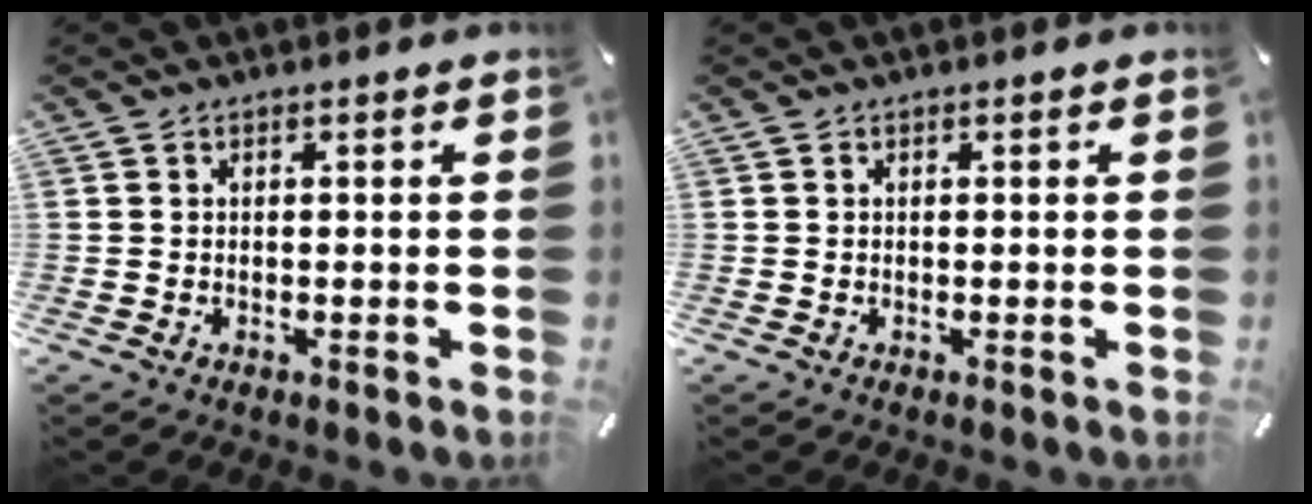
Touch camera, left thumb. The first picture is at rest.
{"total": 0.0}